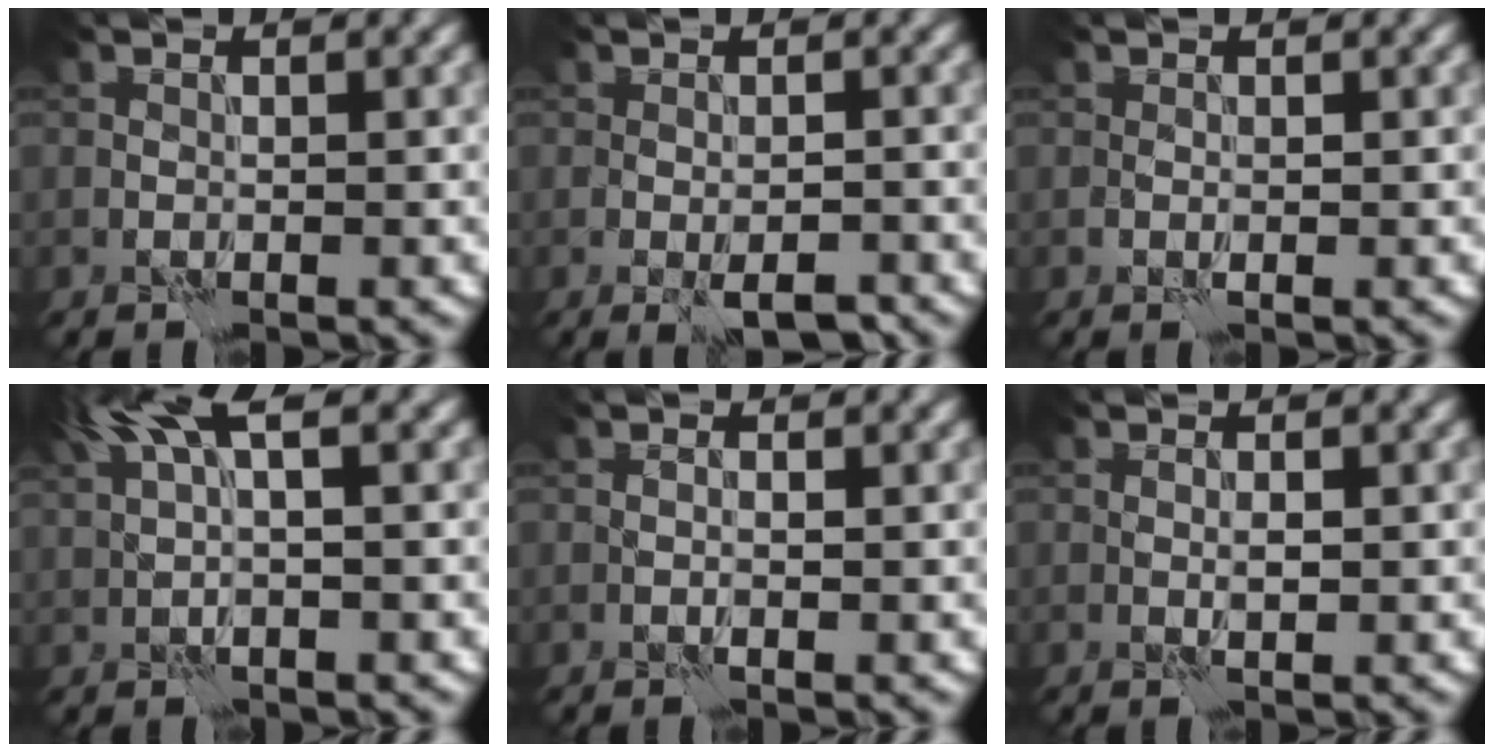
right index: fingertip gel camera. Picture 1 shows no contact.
{"total": 3.2, "force": [-1.7, 0.9, 2.5], "torque": [-0.047, -0.008, -0.021]}
{"total": 0.7, "force": [0.1, 0.3, 0.6], "torque": [-0.013, 0.000, 0.001]}
{"total": 4.3, "force": [1.9, 1.0, 3.7], "torque": [-0.073, 0.011, 0.034]}
{"total": 0.9, "force": [0.1, 0.4, 0.8], "torque": [-0.014, -0.004, -0.002]}
{"total": 0.9, "force": [0.1, 0.3, 0.9], "torque": [-0.019, -0.001, 0.001]}